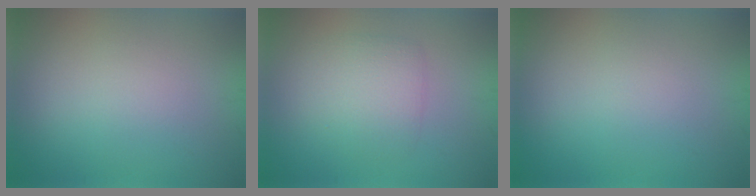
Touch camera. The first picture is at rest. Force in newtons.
{"total": 2.8, "press": 2.8, "slide": 0.0}
{"total": 0.0}